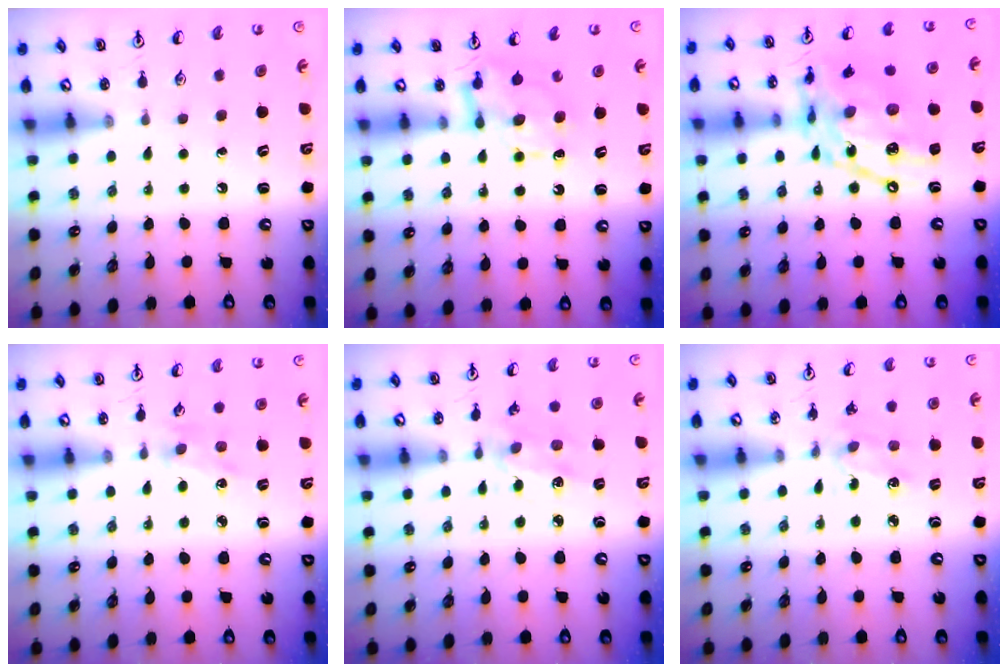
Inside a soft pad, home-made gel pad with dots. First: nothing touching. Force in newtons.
{"total": 8.1, "press": 8.1, "slide": 0.4}
{"total": 18.2, "press": 18.1, "slide": 1.4}
{"total": 2.1, "press": 2.0, "slide": 0.4}
{"total": 3.0, "press": 2.9, "slide": 0.6}
{"total": 2.1, "press": 2.0, "slide": 0.7}